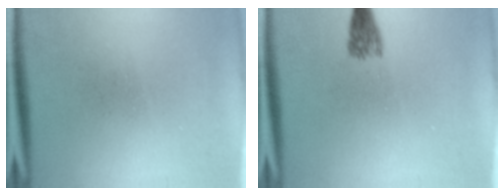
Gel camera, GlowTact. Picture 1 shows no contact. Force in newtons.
{"total": 2.7}